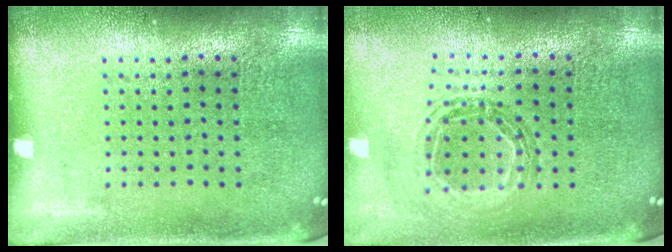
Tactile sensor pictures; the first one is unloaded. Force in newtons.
{"total": 0.9, "press": 0.9, "slide": 0.1}